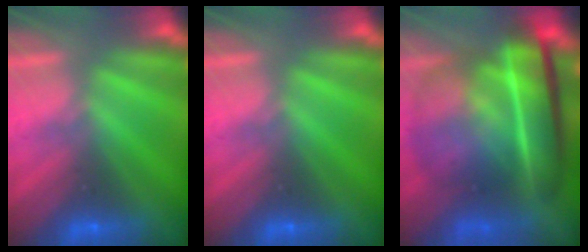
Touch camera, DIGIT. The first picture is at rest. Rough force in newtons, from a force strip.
{"total": 0.0}
{"total": 6.9}